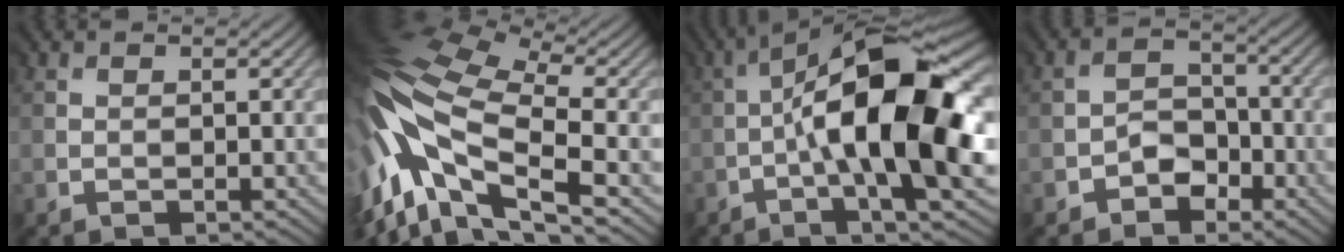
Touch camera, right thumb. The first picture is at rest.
{"total": 16.6, "force": [-3.2, 7.8, 14.3], "torque": [-0.337, -0.014, -0.049]}
{"total": 16.8, "force": [-1.6, 4.9, 16.0], "torque": [-0.264, 0.028, -0.030]}
{"total": 3.2, "force": [-2.3, 2.0, 1.0], "torque": [-0.014, 0.007, -0.045]}